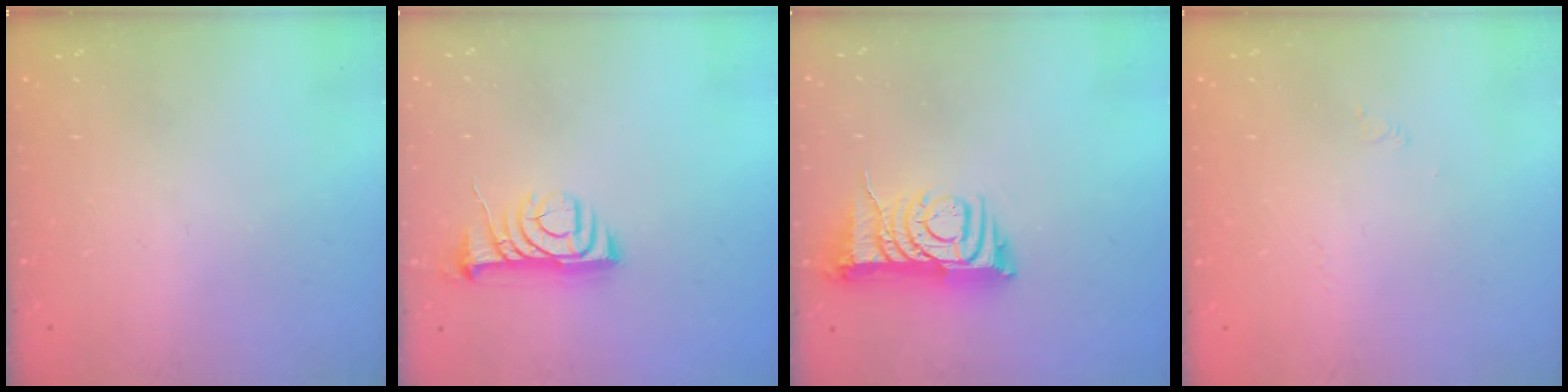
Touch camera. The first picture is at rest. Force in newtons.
{"total": 8.2, "press": 8.2, "slide": 0.6}
{"total": 9.0, "press": 8.9, "slide": 1.0}
{"total": 1.7, "press": 1.6, "slide": 0.4}